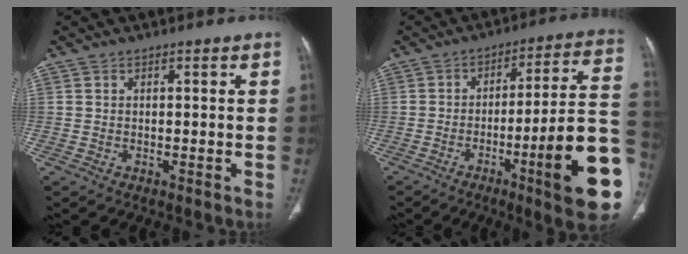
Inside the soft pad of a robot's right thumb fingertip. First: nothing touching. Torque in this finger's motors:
{"motor_torque": [2.90, 2.06, 1.37, -1.39, 0.43]}